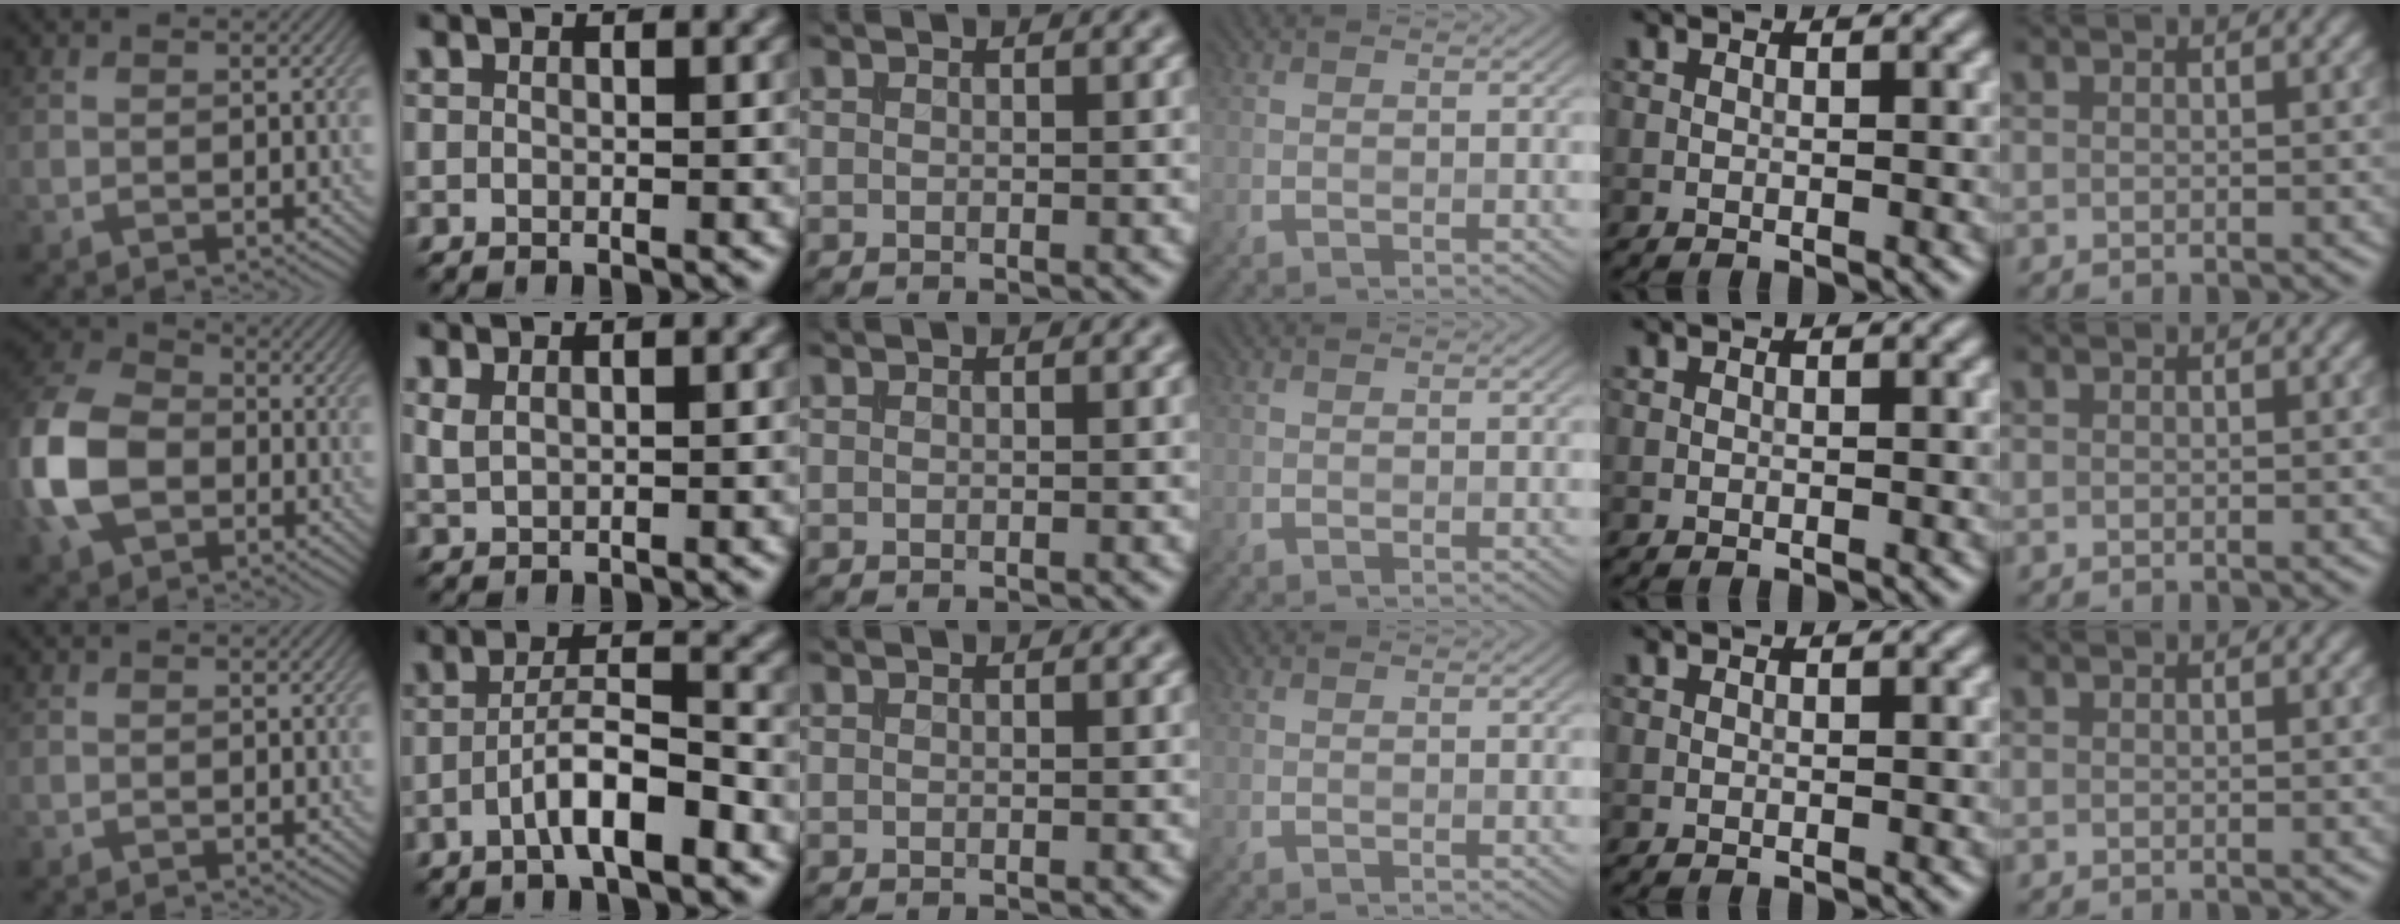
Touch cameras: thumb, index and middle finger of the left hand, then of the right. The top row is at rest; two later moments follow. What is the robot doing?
{"motion": "insert", "object": "coin"}